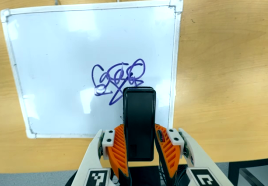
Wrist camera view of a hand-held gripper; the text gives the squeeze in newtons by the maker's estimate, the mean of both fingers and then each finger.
{"total": 3.7, "left": 2.3, "right": 5.0}